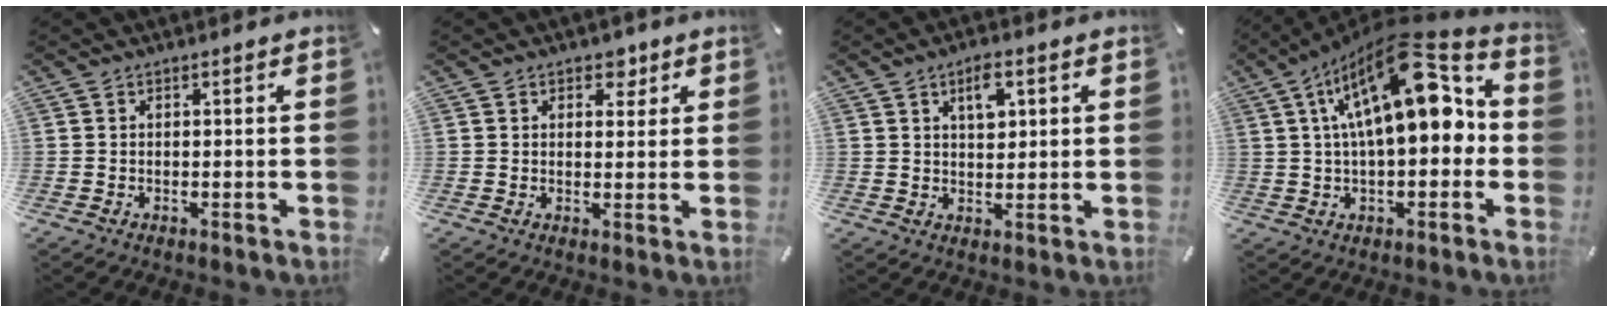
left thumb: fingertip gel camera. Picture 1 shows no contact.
{"total": 4.0, "force": [2.2, 3.0, 1.5], "torque": [0.003, -0.007, 0.031]}
{"total": 5.2, "force": [2.5, 2.9, 3.6], "torque": [-0.046, -0.005, 0.037]}
{"total": 20.9, "force": [6.8, 9.9, 17.1], "torque": [-0.268, -0.035, 0.105]}